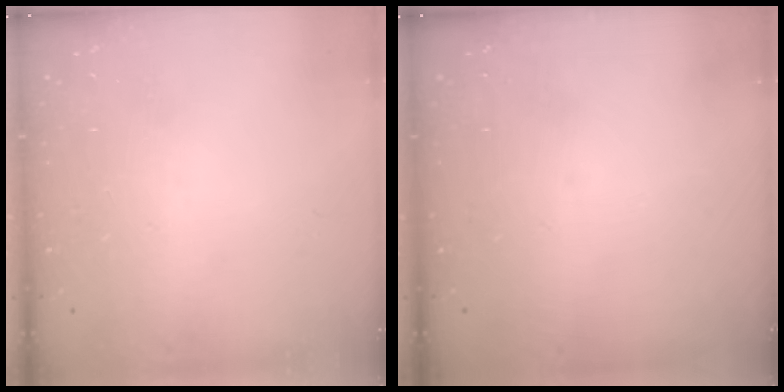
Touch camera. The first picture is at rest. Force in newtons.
{"total": 0.0}